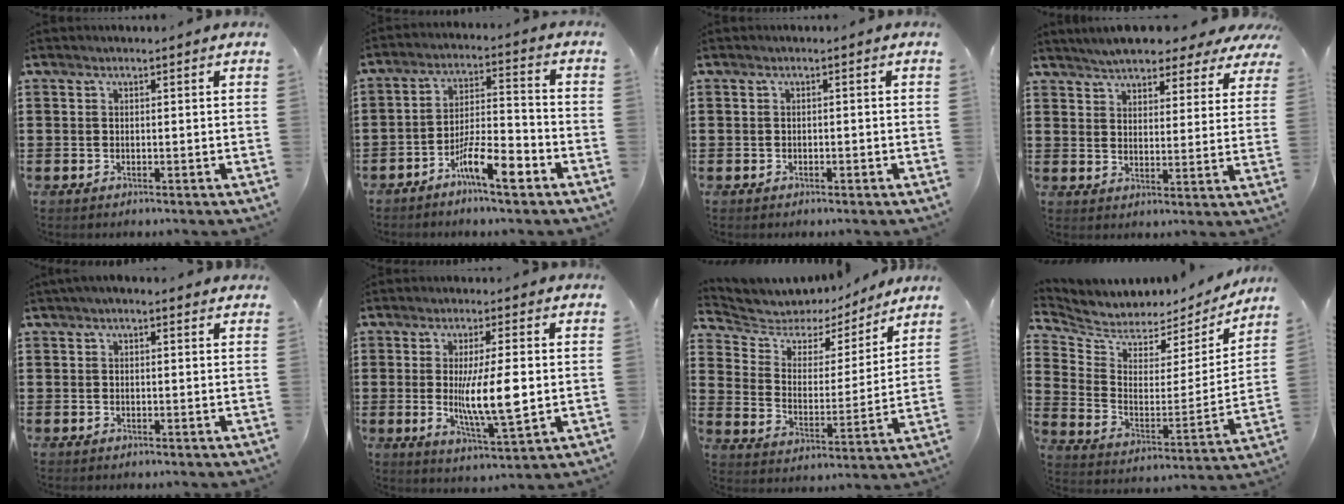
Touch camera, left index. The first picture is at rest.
{"total": 8.1, "force": [-5.2, 1.9, 5.9], "torque": [-0.115, 0.006, -0.098]}
{"total": 0.8, "force": [-0.6, 0.3, 0.3], "torque": [-0.009, -0.001, -0.014]}
{"total": 5.3, "force": [5.1, 0.8, 1.3], "torque": [-0.050, -0.019, 0.089]}
{"total": 1.1, "force": [0.1, 0.7, 0.8], "torque": [-0.017, 0.007, 0.001]}
{"total": 9.8, "force": [0.0, 2.5, 9.5], "torque": [-0.171, -0.014, -0.007]}
{"total": 4.6, "force": [3.8, 2.6, 0.6], "torque": [-0.046, -0.028, 0.059]}
{"total": 4.5, "force": [4.1, 1.9, 0.0], "torque": [-0.035, -0.038, 0.067]}